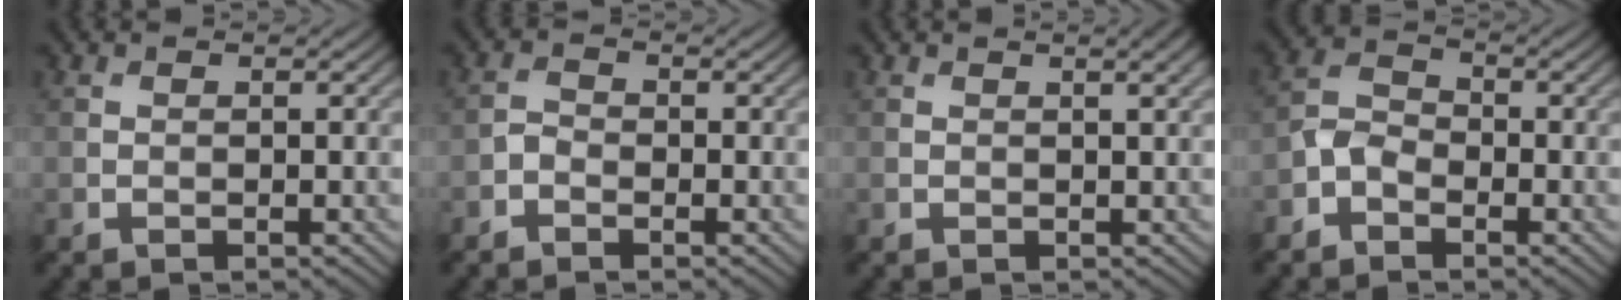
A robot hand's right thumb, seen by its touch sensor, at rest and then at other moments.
{"total": 1.4, "force": [-1.0, 0.8, 0.6], "torque": [-0.010, 0.004, -0.026]}
{"total": 1.9, "force": [1.0, 0.3, 1.6], "torque": [-0.022, 0.000, 0.010]}
{"total": 3.1, "force": [-1.9, 2.0, 1.6], "torque": [-0.034, 0.007, -0.050]}